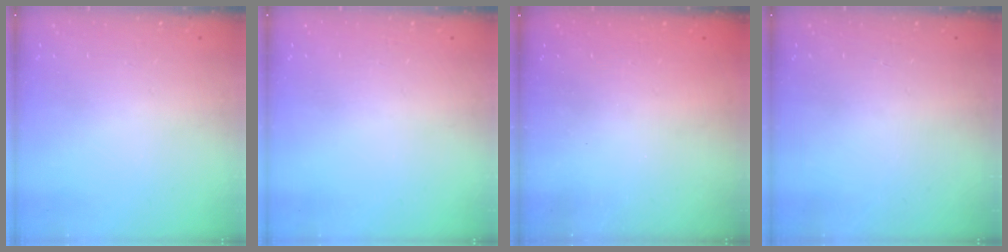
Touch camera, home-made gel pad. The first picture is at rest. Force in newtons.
{"total": 0.0}
{"total": 2.4, "press": 2.3, "slide": 0.8}
{"total": 0.0}